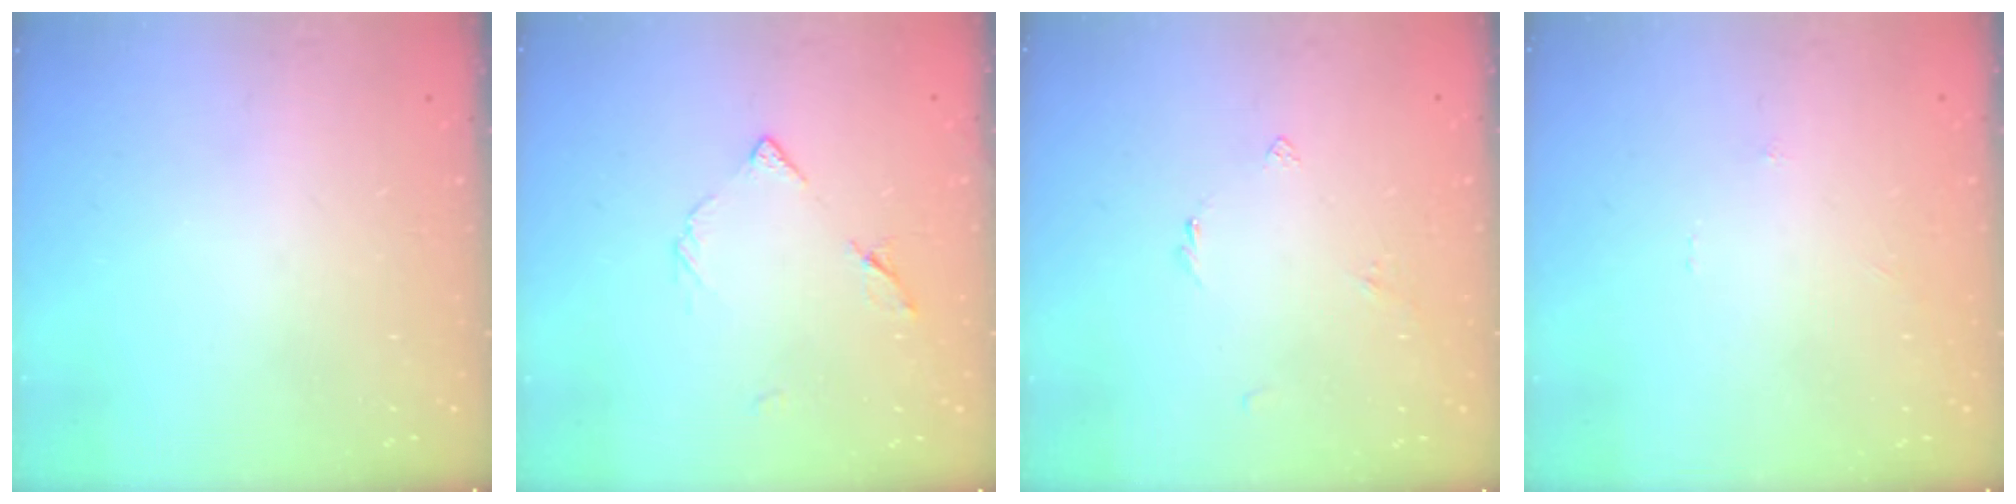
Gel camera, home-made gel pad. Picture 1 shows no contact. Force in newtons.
{"total": 5.7, "press": 5.6, "slide": 0.5}
{"total": 2.8, "press": 2.7, "slide": 0.6}
{"total": 0.0}